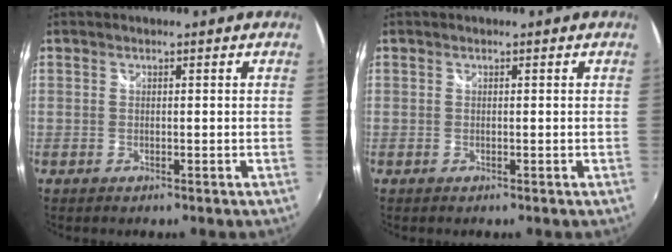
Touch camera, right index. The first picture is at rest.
{"total": 0.0}